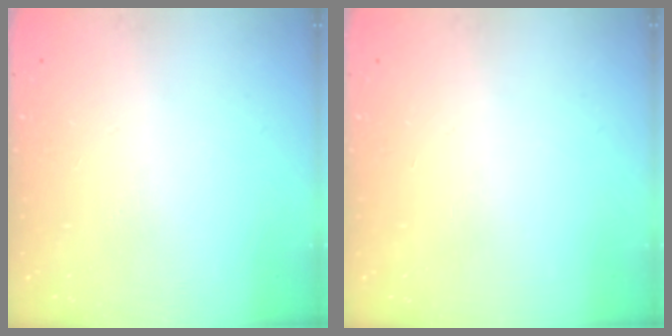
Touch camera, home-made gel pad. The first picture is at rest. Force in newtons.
{"total": 0.0}